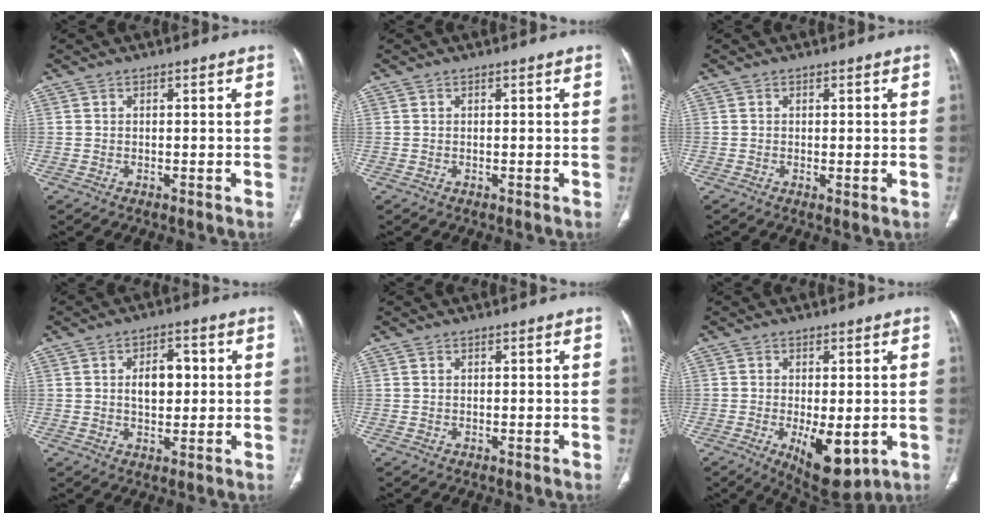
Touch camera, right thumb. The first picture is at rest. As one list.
[{"total": 0.0}, {"total": 1.0, "force": [-0.1, 0.3, 0.9], "torque": [-0.020, -0.005, -0.002]}, {"total": 6.6, "force": [0.8, 4.0, 5.2], "torque": [-0.063, 0.007, 0.012]}, {"total": 0.0}, {"total": 10.2, "force": [-2.8, 4.5, 8.8], "torque": [-0.121, -0.018, -0.028]}]